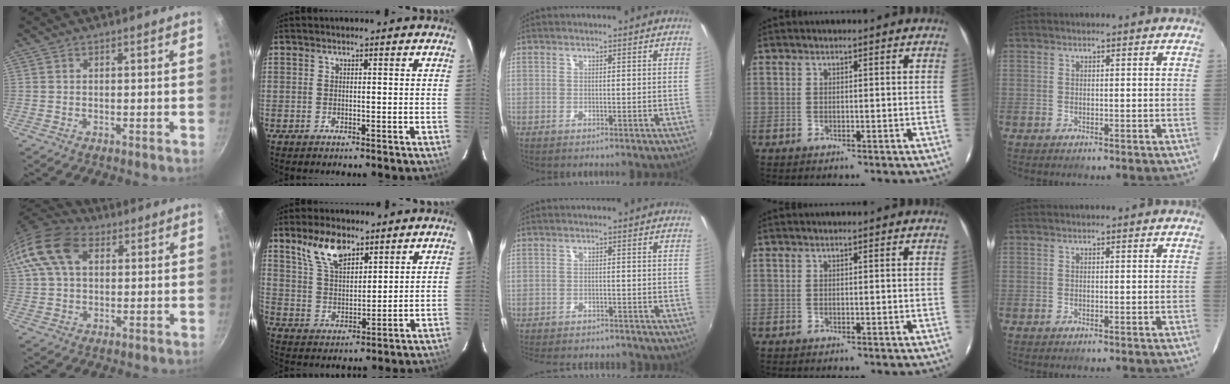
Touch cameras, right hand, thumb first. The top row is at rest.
{"thumb": {"total": 16.9, "force": [5.6, 11.2, 11.3], "torque": [-0.230, 0.024, 0.088]}, "index": {"total": 9.5, "force": [6.3, 4.3, 5.6], "torque": [-0.104, 0.012, 0.127]}, "middle": {"total": 11.1, "force": [-9.7, 3.4, 4.1], "torque": [-0.097, -0.016, -0.136]}}